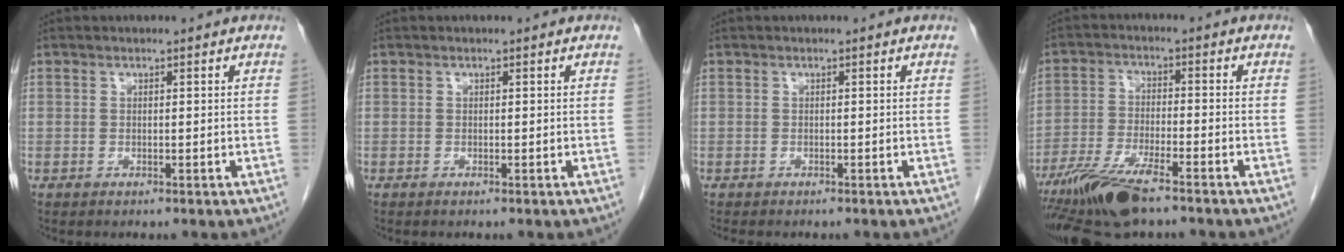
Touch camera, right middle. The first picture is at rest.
{"total": 0.0}
{"total": 2.4, "force": [-2.1, 0.6, 1.1], "torque": [-0.018, -0.006, -0.023]}
{"total": 11.1, "force": [-7.9, 1.7, 7.6], "torque": [-0.147, -0.026, -0.143]}